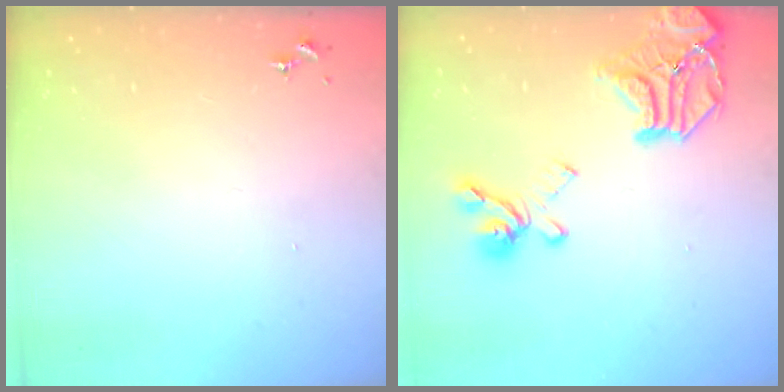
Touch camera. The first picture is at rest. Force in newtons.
{"total": 20.3, "press": 20.2, "slide": 2.2}